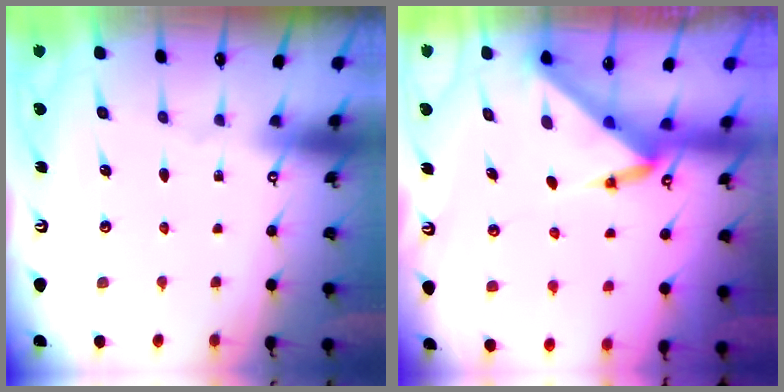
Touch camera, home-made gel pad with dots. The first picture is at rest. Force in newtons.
{"total": 3.6, "press": 3.6, "slide": 0.2}